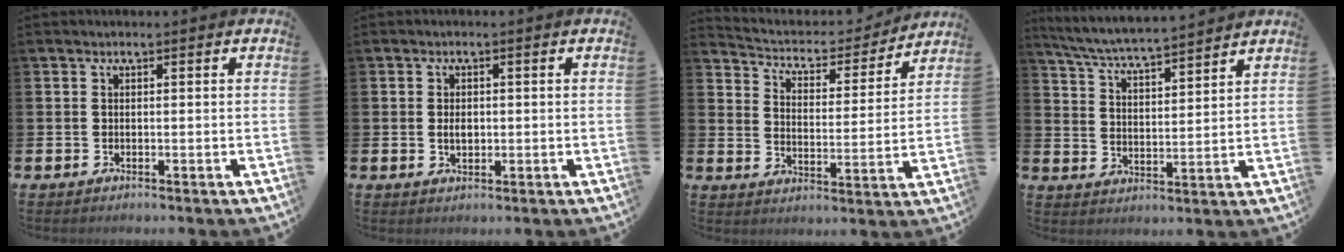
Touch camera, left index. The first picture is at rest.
{"total": 2.0, "force": [0.1, 1.3, 1.6], "torque": [-0.011, -0.002, -0.005]}
{"total": 5.3, "force": [4.9, 1.8, 0.9], "torque": [-0.050, -0.038, 0.080]}
{"total": 5.9, "force": [5.7, 0.0, 1.4], "torque": [-0.052, -0.043, 0.098]}